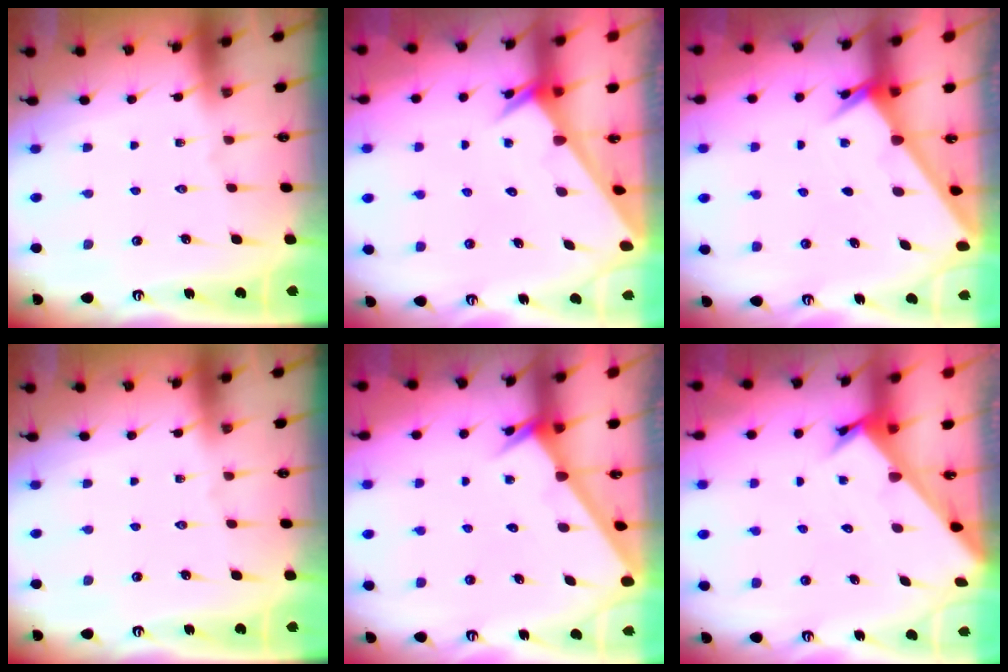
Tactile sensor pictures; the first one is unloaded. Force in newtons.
{"total": 2.3, "press": 2.3, "slide": 0.1}
{"total": 2.0, "press": 2.0, "slide": 0.1}
{"total": 0.0}
{"total": 2.5, "press": 2.5, "slide": 0.0}
{"total": 2.6, "press": 2.6, "slide": 0.2}